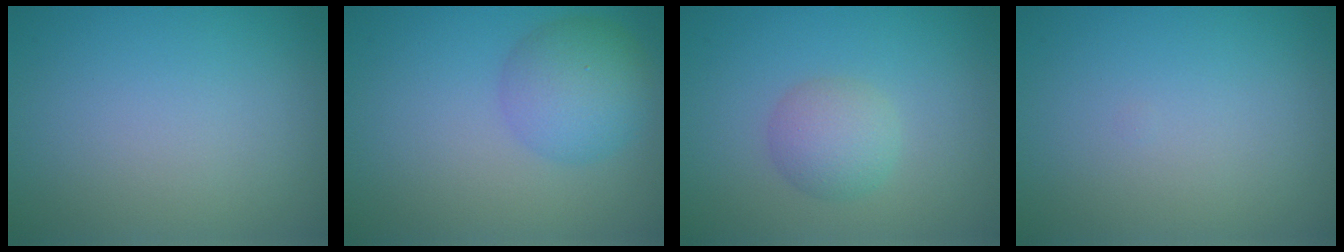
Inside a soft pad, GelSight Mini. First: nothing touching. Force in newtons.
{"total": 4.3, "press": 4.3, "slide": 0.1}
{"total": 2.7, "press": 2.7, "slide": 0.1}
{"total": 0.0}